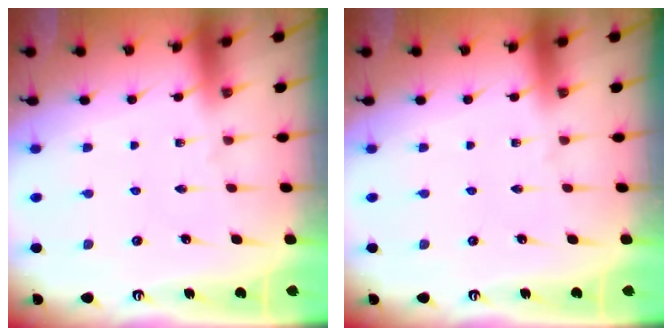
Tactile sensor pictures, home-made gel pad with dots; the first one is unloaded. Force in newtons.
{"total": 0.0}